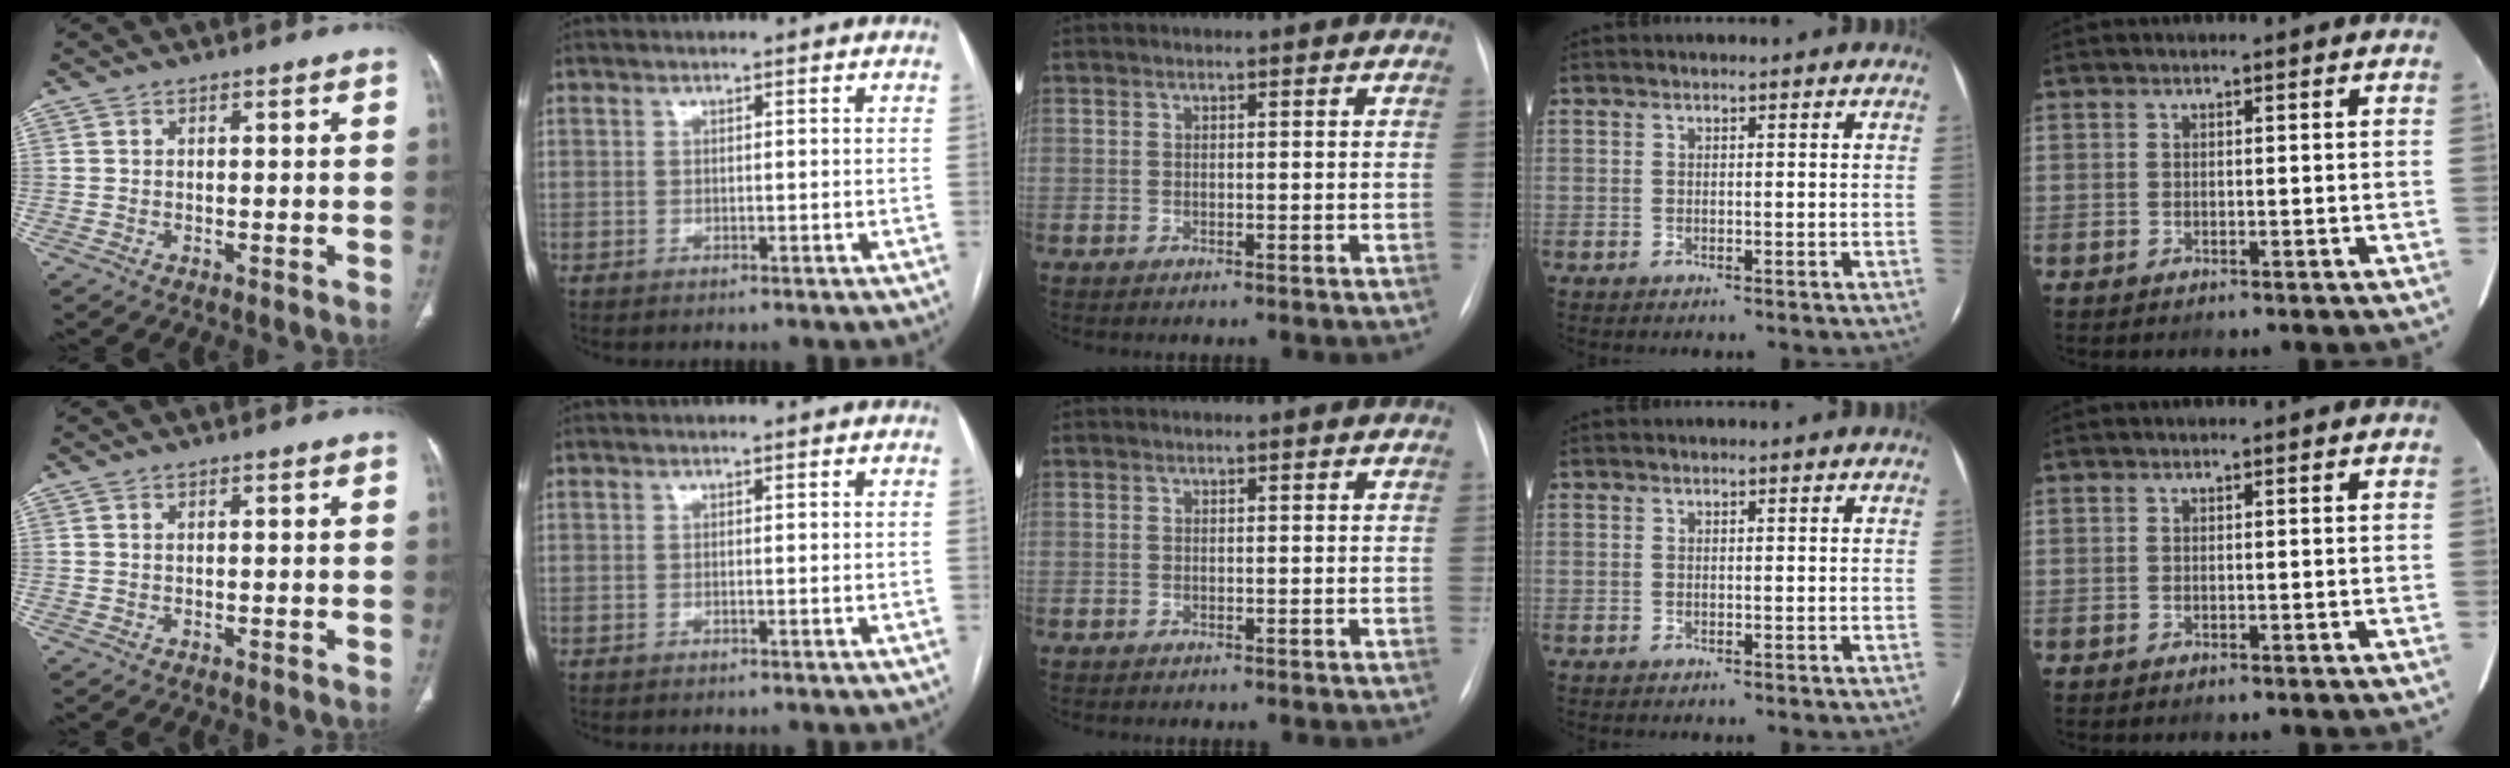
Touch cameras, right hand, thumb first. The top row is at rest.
{}